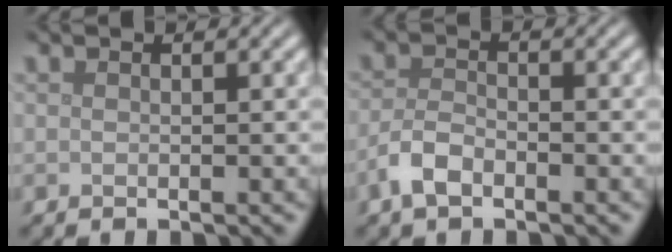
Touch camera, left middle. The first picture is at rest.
{"total": 2.6, "force": [-1.6, 1.2, 1.7], "torque": [-0.035, 0.003, -0.039]}